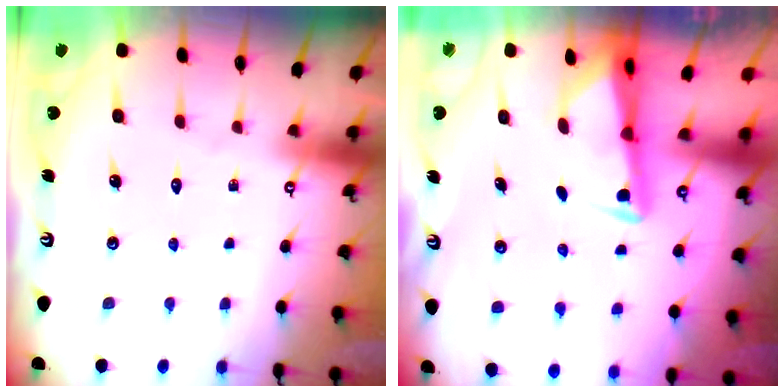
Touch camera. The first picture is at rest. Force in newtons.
{"total": 2.9, "press": 2.8, "slide": 0.6}